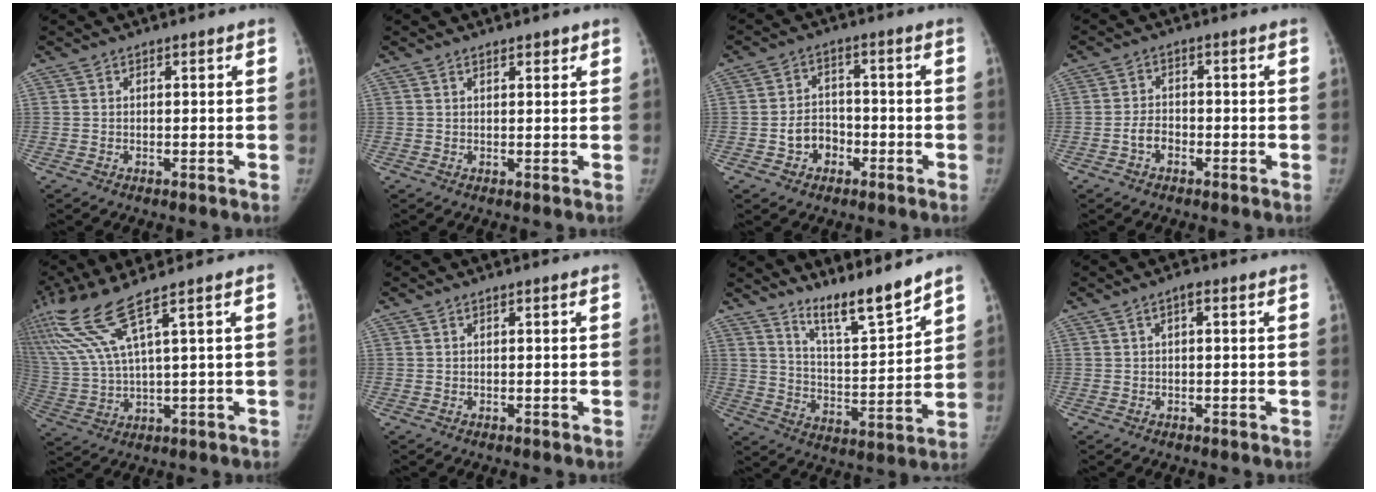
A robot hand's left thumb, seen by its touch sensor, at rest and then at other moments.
{"total": 1.7, "force": [1.3, 0.6, 0.9], "torque": [-0.007, -0.006, 0.017]}
{"total": 5.8, "force": [-2.3, 4.7, 2.5], "torque": [-0.016, 0.026, -0.040]}
{"total": 3.1, "force": [-1.5, 2.2, 1.7], "torque": [-0.026, 0.015, -0.030]}
{"total": 13.4, "force": [8.1, 0.3, 10.7], "torque": [-0.263, -0.024, 0.169]}
{"total": 0.0}
{"total": 10.8, "force": [9.3, 0.8, 5.4], "torque": [-0.080, -0.080, 0.166]}
{"total": 1.8, "force": [0.6, 0.6, 1.6], "torque": [-0.028, 0.005, 0.006]}